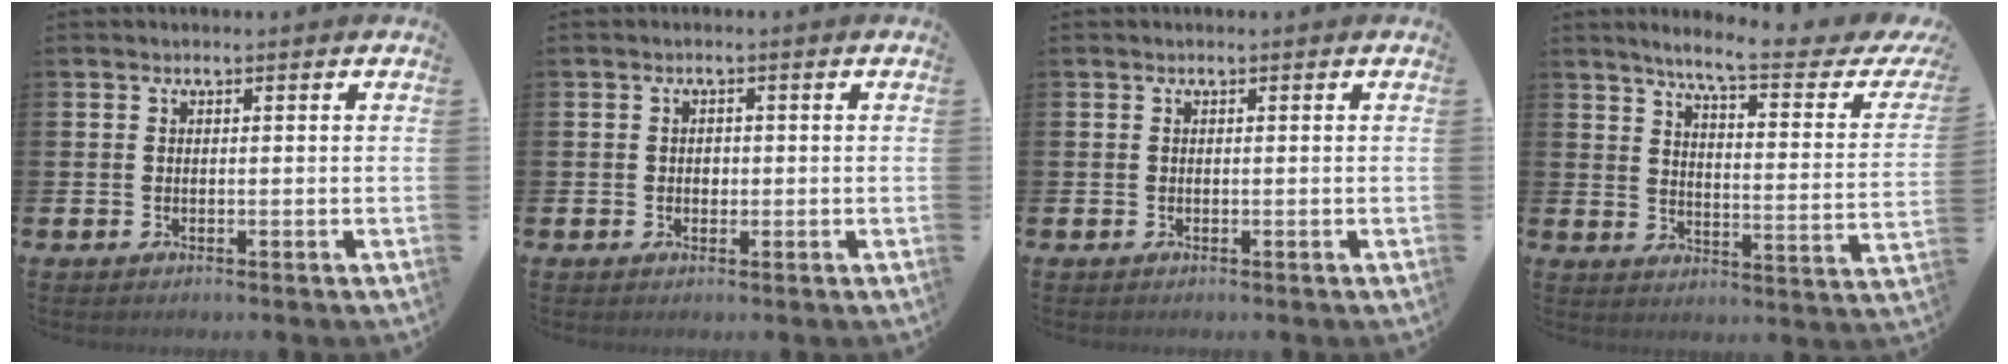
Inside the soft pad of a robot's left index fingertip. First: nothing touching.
{"total": 1.1, "force": [0.0, 1.0, 0.5], "torque": [0.002, 0.002, -0.004]}
{"total": 0.0}
{"total": 7.4, "force": [6.1, 0.5, 4.1], "torque": [-0.089, -0.043, 0.092]}